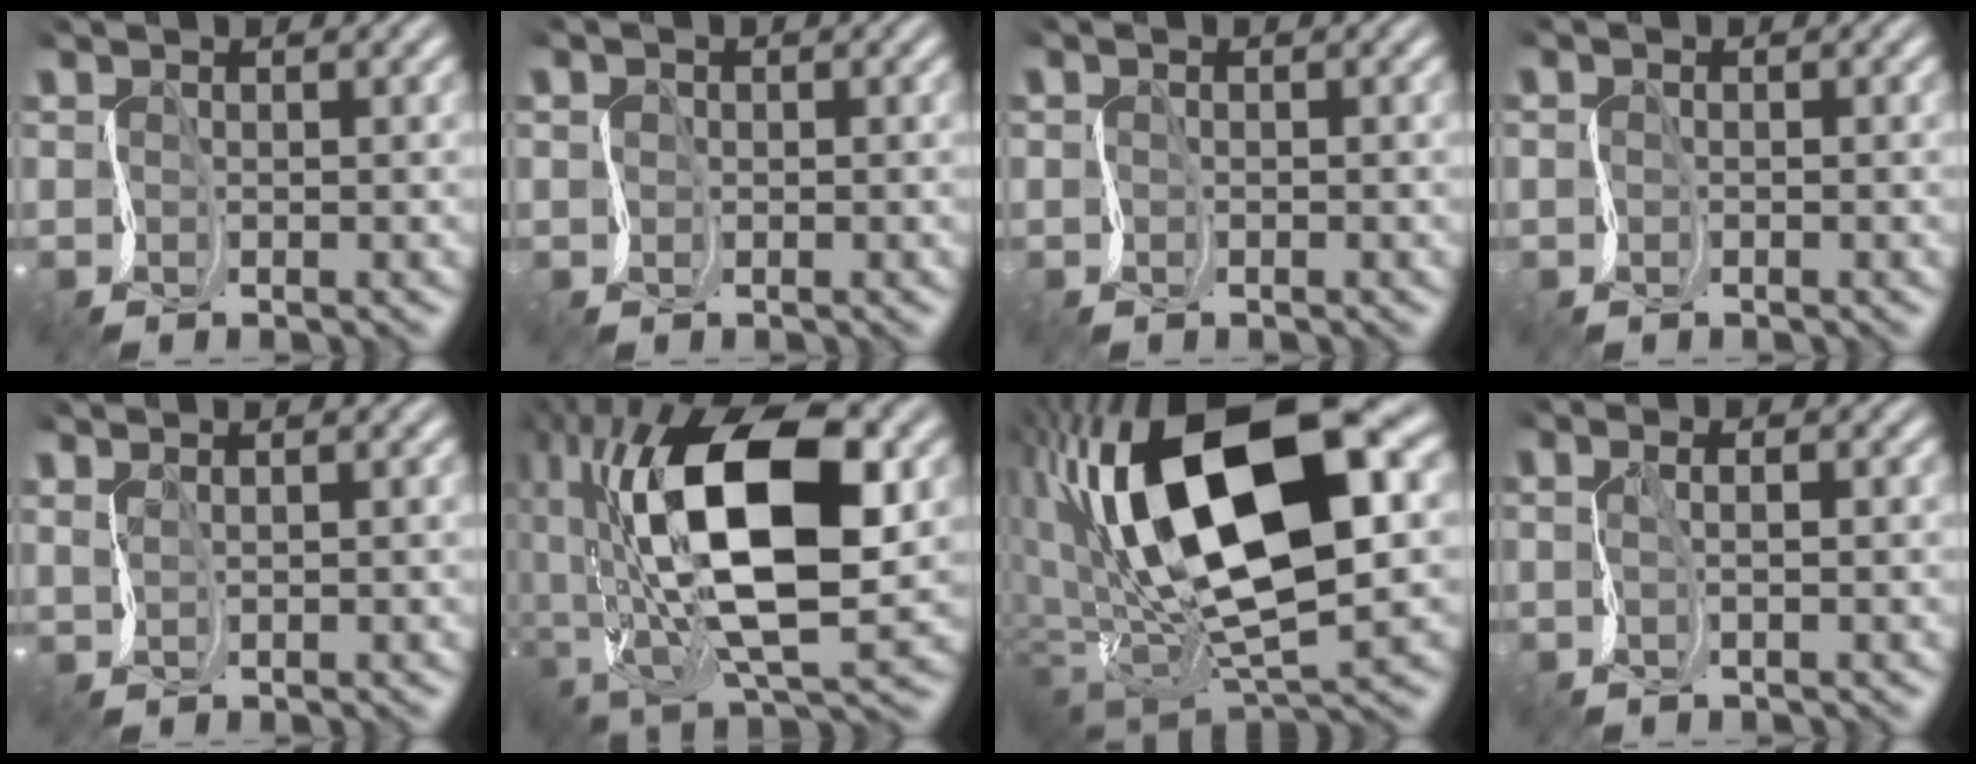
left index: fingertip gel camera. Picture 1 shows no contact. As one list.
[{"total": 1.1, "force": [-0.2, -0.2, -1.1], "torque": [0.003, 0.007, 0.002]}, {"total": 0.6, "force": [0.0, -0.1, -0.6], "torque": [-0.001, 0.004, -0.009]}, {"total": 0.6, "force": [-0.2, -0.1, -0.6], "torque": [-0.002, 0.001, -0.008]}, {"total": 1.4, "force": [1.4, 0.3, 0.0], "torque": [-0.007, 0.020, 0.007]}, {"total": 13.7, "force": [1.1, 6.9, 11.8], "torque": [-0.240, 0.010, 0.012]}, {"total": 15.0, "force": [4.2, 7.0, 12.5], "torque": [-0.252, 0.007, 0.078]}, {"total": 0.8, "force": [0.7, 0.0, 0.3], "torque": [-0.028, 0.010, 0.008]}]